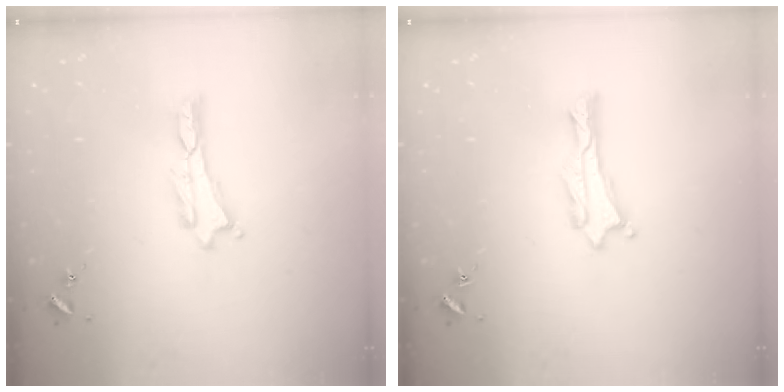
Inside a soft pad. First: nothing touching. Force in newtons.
{"total": 0.0}